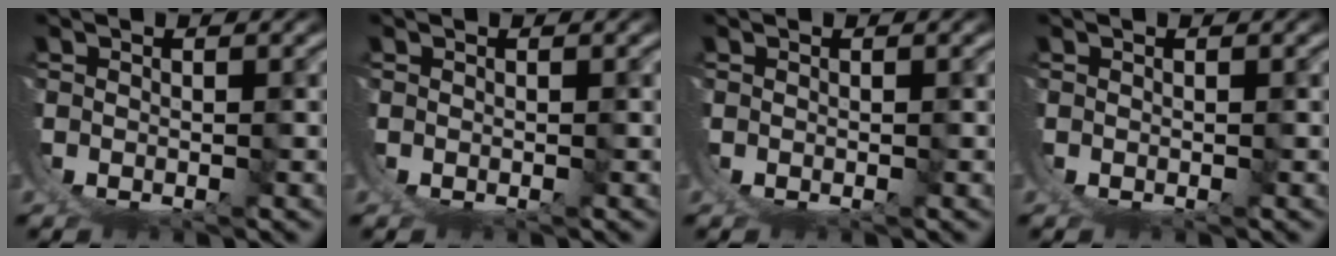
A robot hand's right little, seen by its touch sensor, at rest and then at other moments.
{"total": 0.0}
{"total": 0.0}
{"total": 0.0}